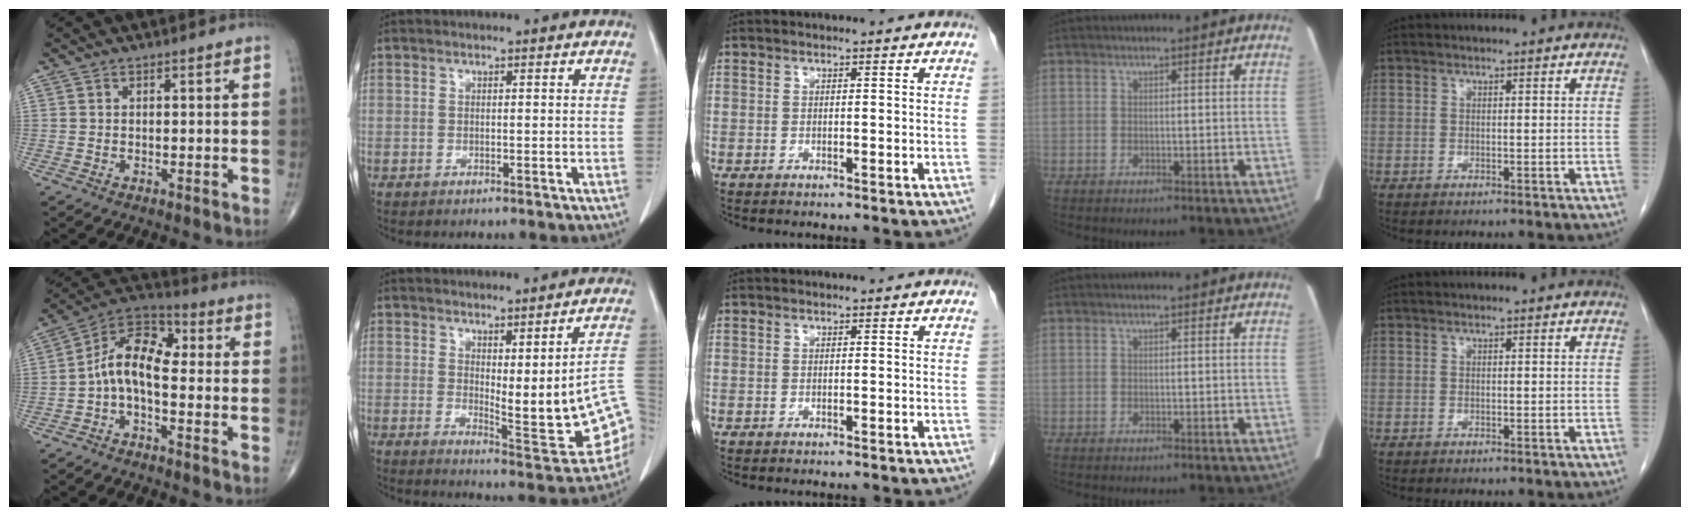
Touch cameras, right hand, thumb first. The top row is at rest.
{"thumb": {"total": 10.4, "force": [-1.1, 5.7, 8.7], "torque": [-0.135, 0.041, -0.037]}, "index": {"total": 12.8, "force": [-0.9, 2.8, 12.4], "torque": [-0.135, -0.006, -0.001]}}